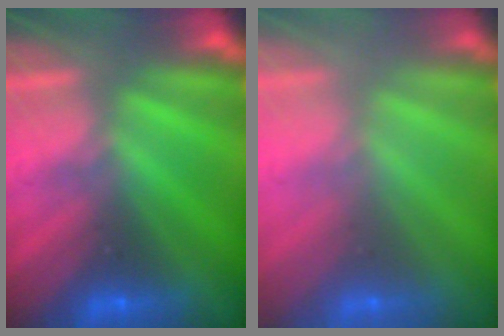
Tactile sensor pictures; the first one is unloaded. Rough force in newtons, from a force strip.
{"total": 2.6}